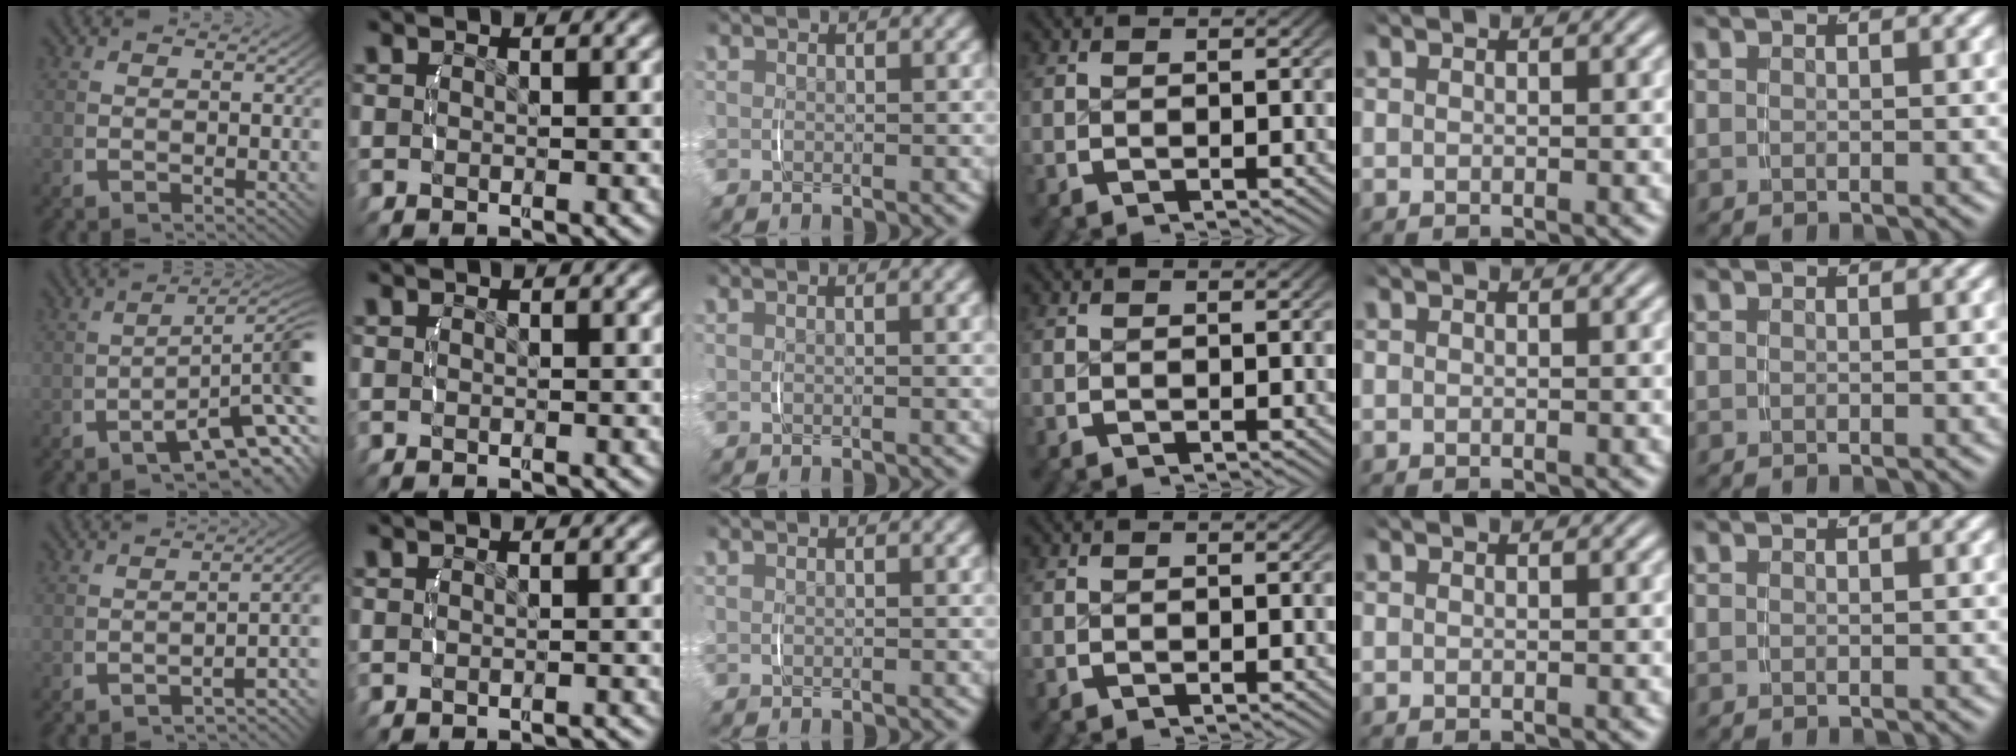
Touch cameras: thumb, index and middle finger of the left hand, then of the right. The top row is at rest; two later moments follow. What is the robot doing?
{"motion": "lift_and_place", "object": "phone"}